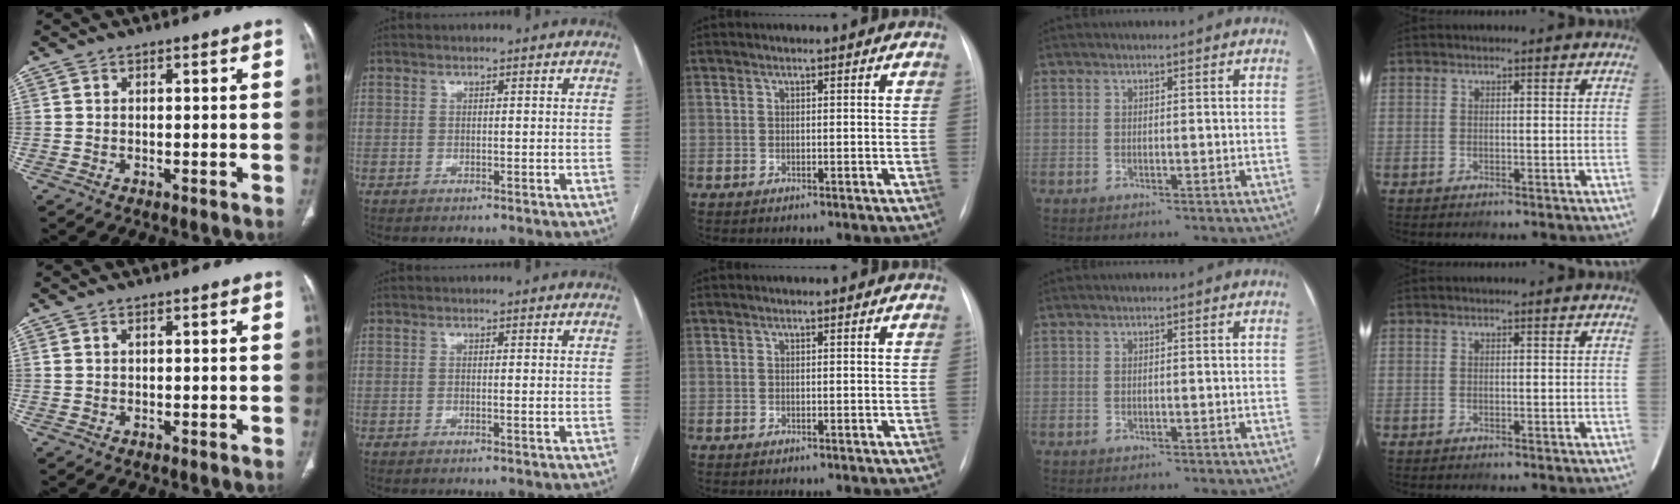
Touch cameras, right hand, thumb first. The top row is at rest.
{"thumb": {"total": 0.8, "force": [0.3, 0.4, 0.5], "torque": [-0.013, 0.009, 0.010]}, "index": {"total": 0.7, "force": [-0.1, 0.1, 0.7], "torque": [-0.016, -0.002, -0.001]}}